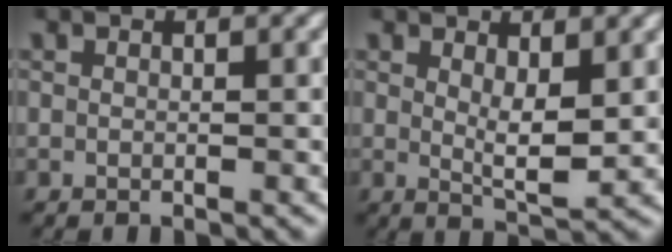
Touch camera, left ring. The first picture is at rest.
{"total": 3.1, "force": [1.1, 0.5, 2.8], "torque": [-0.049, -0.021, 0.027]}